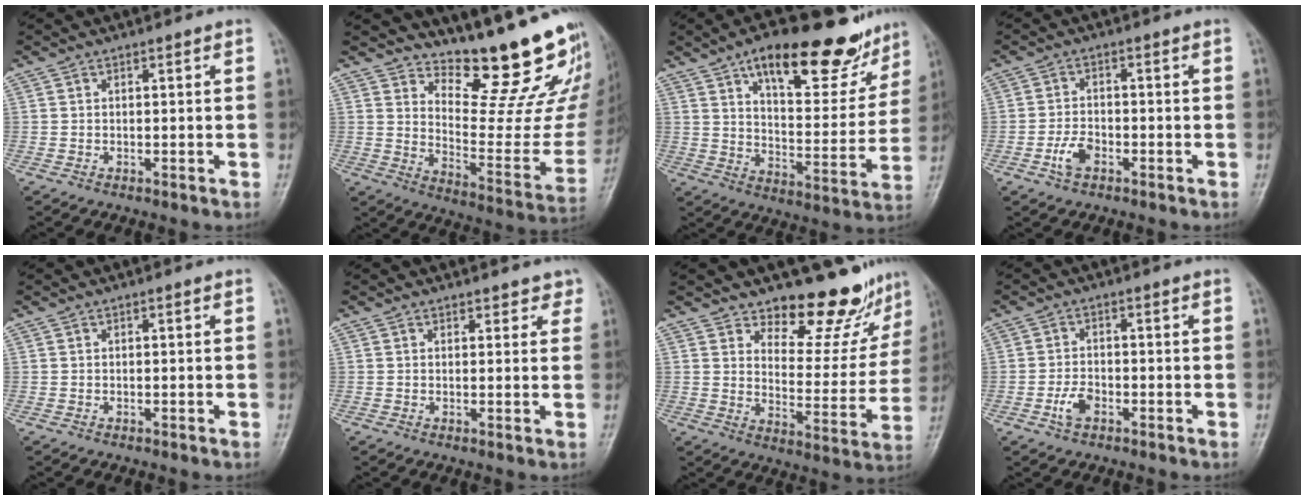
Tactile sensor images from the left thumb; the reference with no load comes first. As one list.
[{"total": 21.0, "force": [18.0, 4.5, 9.8], "torque": [-0.095, -0.176, 0.247]}, {"total": 22.3, "force": [14.7, 8.6, 14.4], "torque": [-0.151, -0.052, 0.220]}, {"total": 3.8, "force": [-1.9, 2.3, 2.5], "torque": [-0.047, 0.011, -0.037]}, {"total": 0.0}, {"total": 2.7, "force": [2.2, 1.4, 0.6], "torque": [0.023, -0.009, 0.019]}, {"total": 13.9, "force": [12.3, 4.9, 4.3], "torque": [-0.011, -0.112, 0.165]}, {"total": 3.4, "force": [-1.6, 2.0, 2.3], "torque": [-0.043, 0.009, -0.031]}]